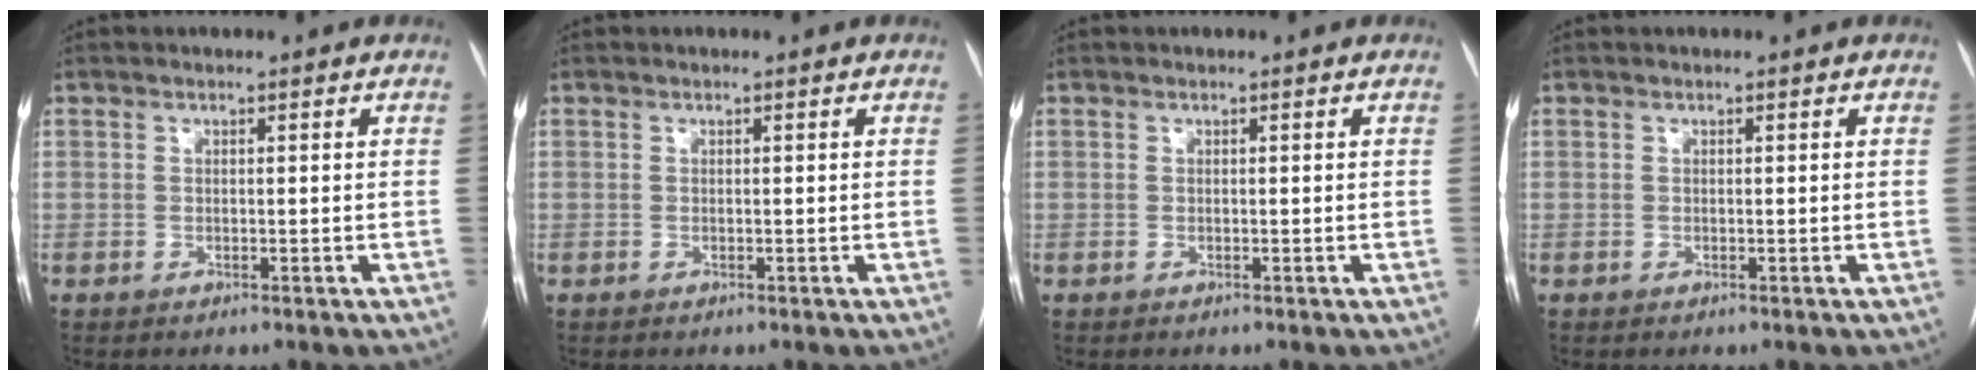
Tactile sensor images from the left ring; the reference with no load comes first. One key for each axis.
{"total": 0.0}
{"total": 0.0}
{"total": 0.0}